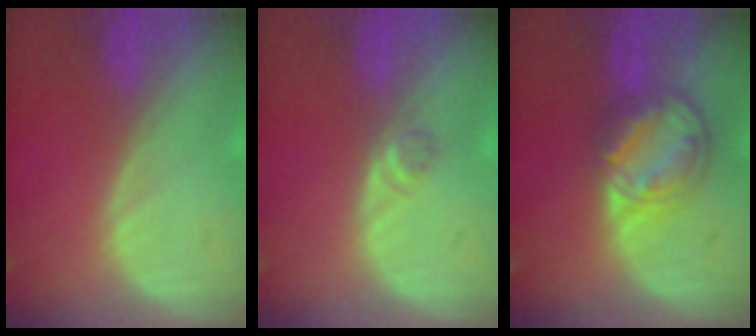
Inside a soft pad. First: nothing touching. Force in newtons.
{"total": 1.6, "press": 1.4, "slide": 0.8}
{"total": 8.2, "press": 7.0, "slide": 4.4}